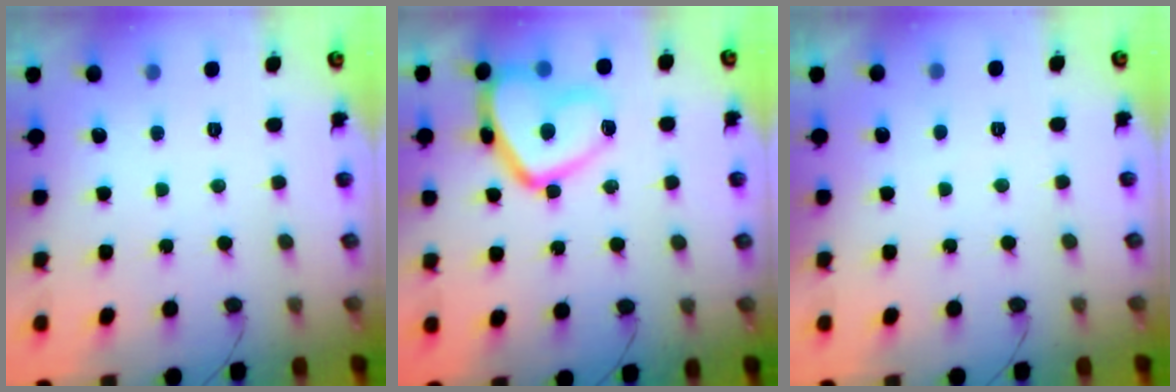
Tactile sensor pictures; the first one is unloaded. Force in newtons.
{"total": 14.6, "press": 14.5, "slide": 1.4}
{"total": 0.8, "press": 0.7, "slide": 0.4}